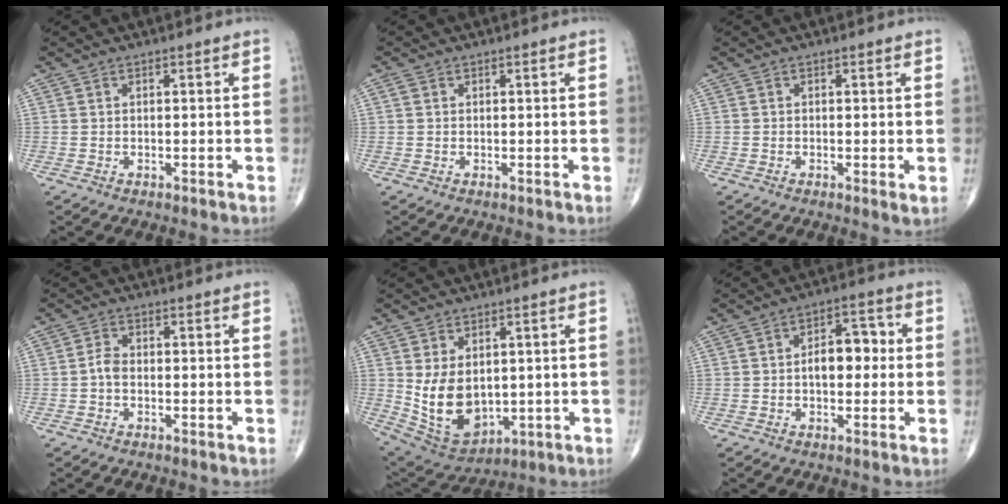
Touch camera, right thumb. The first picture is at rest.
{"total": 0.8, "force": [0.2, 0.7, 0.3], "torque": [-0.005, 0.002, 0.002]}
{"total": 1.2, "force": [-0.2, 0.2, 1.1], "torque": [-0.023, -0.007, -0.007]}
{"total": 2.2, "force": [-0.6, 1.4, 1.6], "torque": [-0.028, 0.006, -0.017]}
{"total": 11.9, "force": [0.6, 8.1, 8.6], "torque": [-0.135, -0.013, 0.042]}
{"total": 7.3, "force": [0.0, 4.4, 5.9], "torque": [-0.065, 0.023, -0.007]}